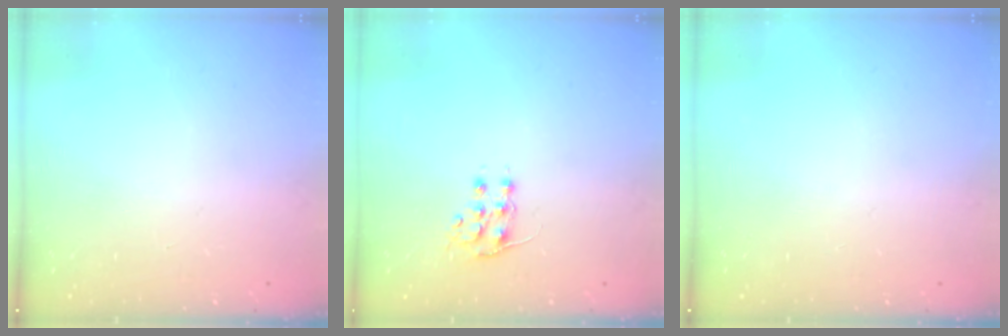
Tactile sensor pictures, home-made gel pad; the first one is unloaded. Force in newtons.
{"total": 6.4, "press": 6.4, "slide": 0.5}
{"total": 0.0}